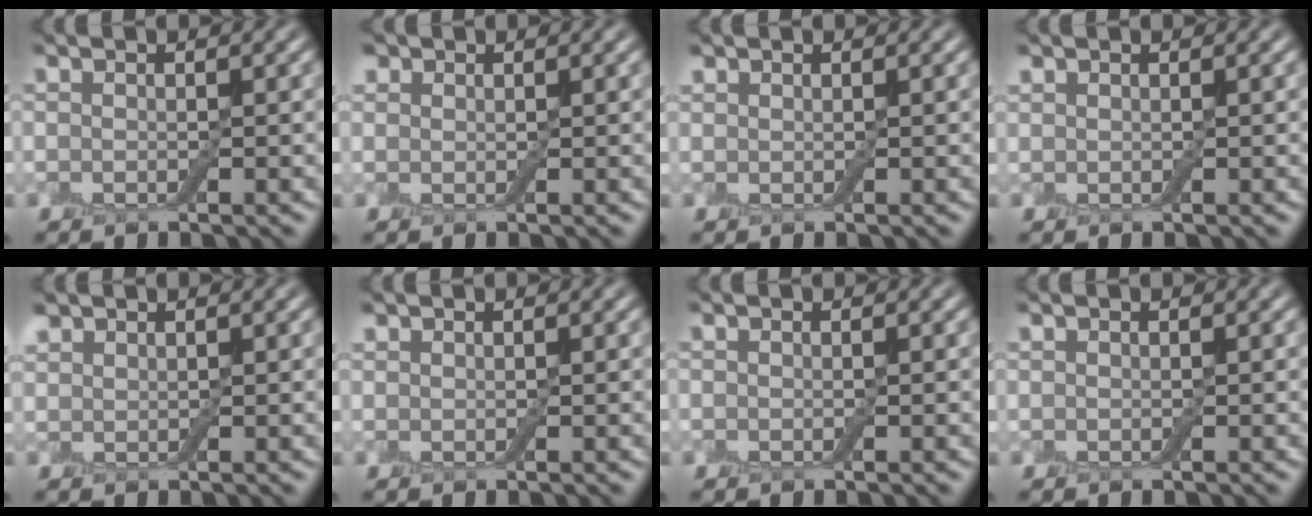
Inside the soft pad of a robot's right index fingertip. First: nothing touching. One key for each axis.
{"total": 0.9, "fx": 0.7, "fy": 0.6, "fz": 0.1, "tx": -0.001, "ty": 0.002, "tz": 0.010}
{"total": 0.6, "fx": 0.5, "fy": 0.2, "fz": 0.0, "tx": 0.001, "ty": 0.004, "tz": 0.012}
{"total": 0.5, "fx": 0.5, "fy": 0.2, "fz": 0.0, "tx": 0.002, "ty": 0.004, "tz": 0.011}
{"total": 1.2, "fx": 1.1, "fy": 0.6, "fz": 0.1, "tx": -0.006, "ty": 0.007, "tz": 0.025}
{"total": 0.5, "fx": 0.5, "fy": 0.2, "fz": 0.0, "tx": 0.002, "ty": 0.004, "tz": 0.012}
{"total": 0.0}
{"total": 0.0}